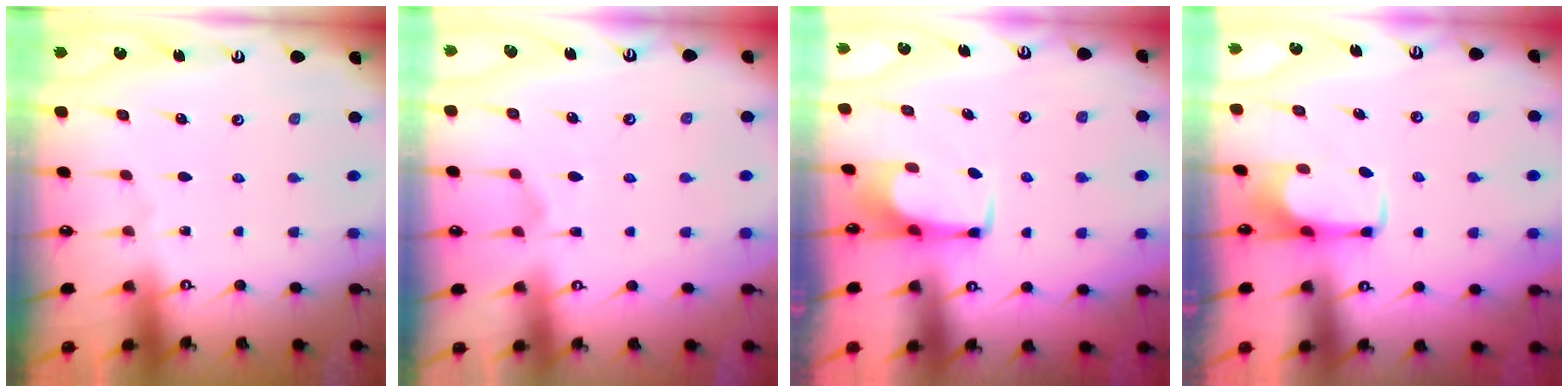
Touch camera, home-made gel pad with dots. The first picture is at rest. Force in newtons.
{"total": 2.0, "press": 1.5, "slide": 1.3}
{"total": 1.7, "press": 1.6, "slide": 0.6}
{"total": 2.2, "press": 2.1, "slide": 0.4}